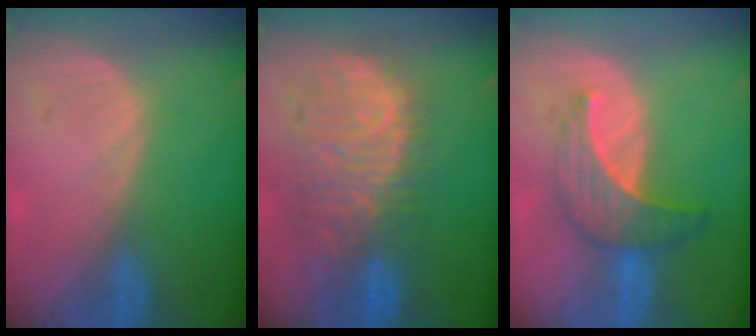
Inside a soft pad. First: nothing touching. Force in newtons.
{"total": 11.5, "press": 9.8, "slide": 5.9}
{"total": 7.1, "press": 6.5, "slide": 2.8}